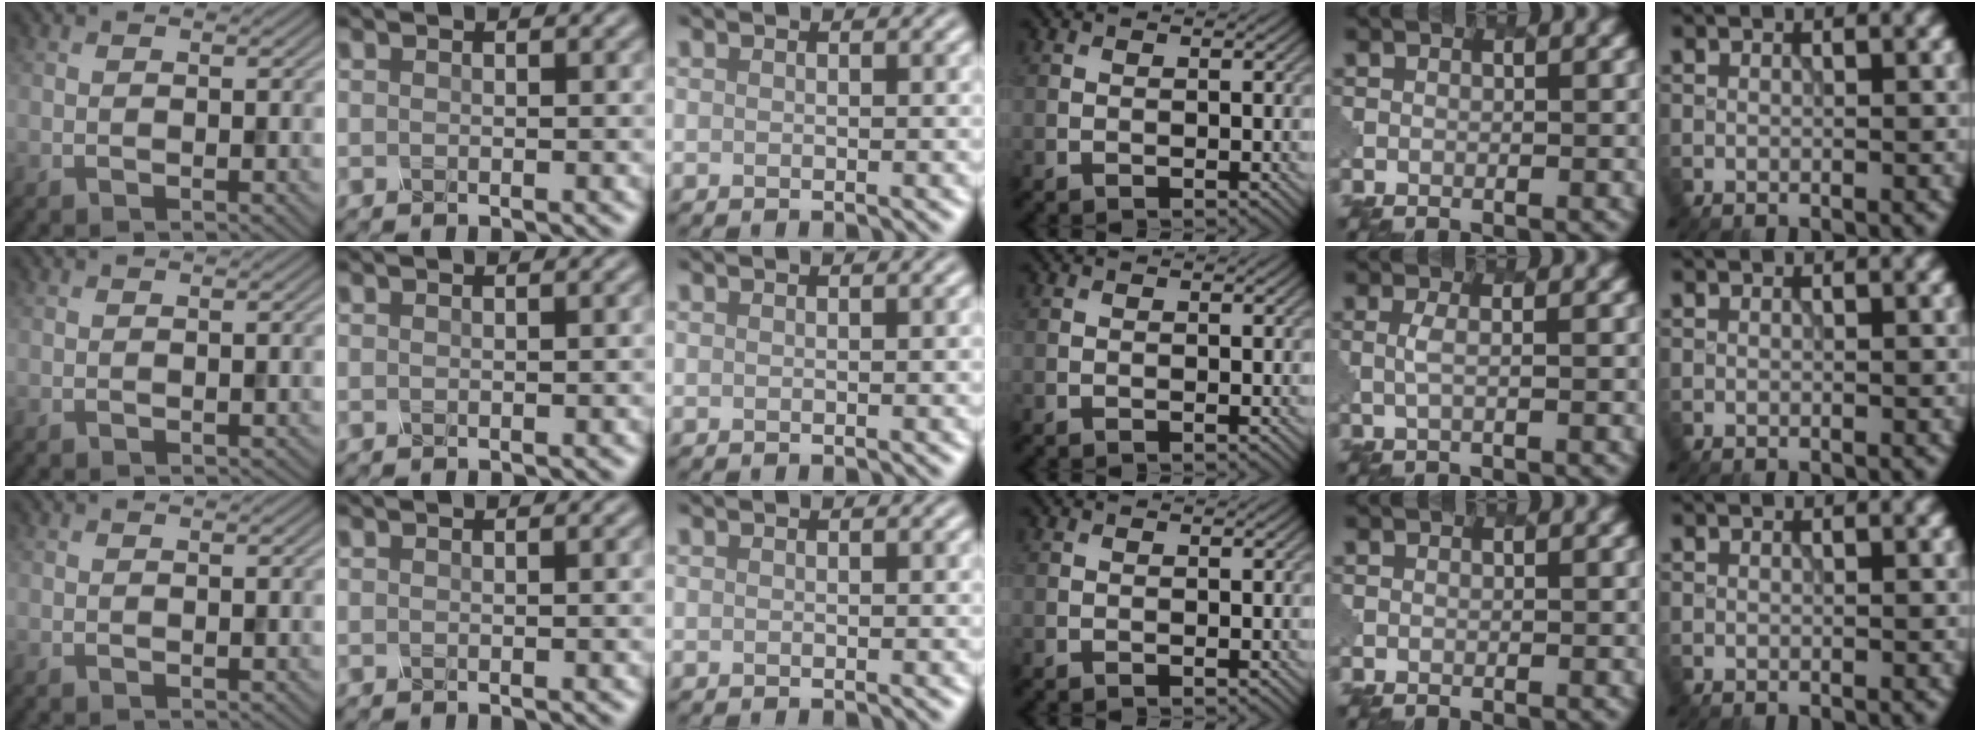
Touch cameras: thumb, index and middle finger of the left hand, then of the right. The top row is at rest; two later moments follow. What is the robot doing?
{"motion": "unscrew", "object": "spray bottle"}